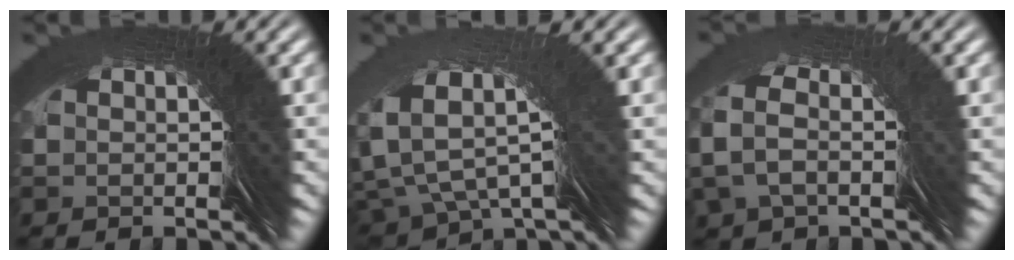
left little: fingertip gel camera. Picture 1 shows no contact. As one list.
[{"total": 1.9, "force": [1.8, -0.1, 0.5], "torque": [-0.032, 0.023, 0.023]}, {"total": 2.3, "force": [1.0, -1.2, -1.6], "torque": [0.011, 0.031, 0.006]}]